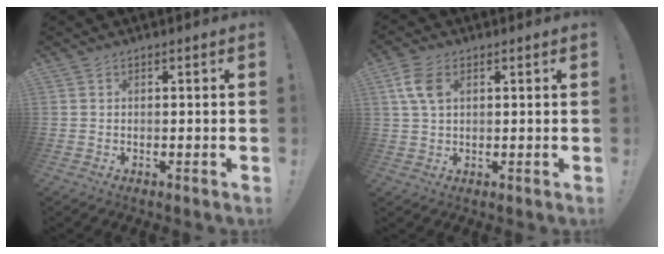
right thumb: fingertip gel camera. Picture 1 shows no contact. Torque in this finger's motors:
{"motor_torque": [0.55, 0.45, 0.63, -0.63, 0.04]}